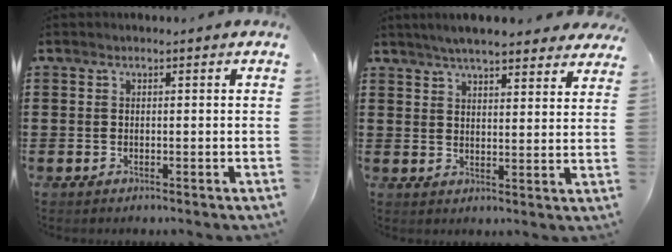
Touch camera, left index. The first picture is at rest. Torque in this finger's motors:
{"motor_torque": [1.52, -0.63, 1.05, 0.21]}